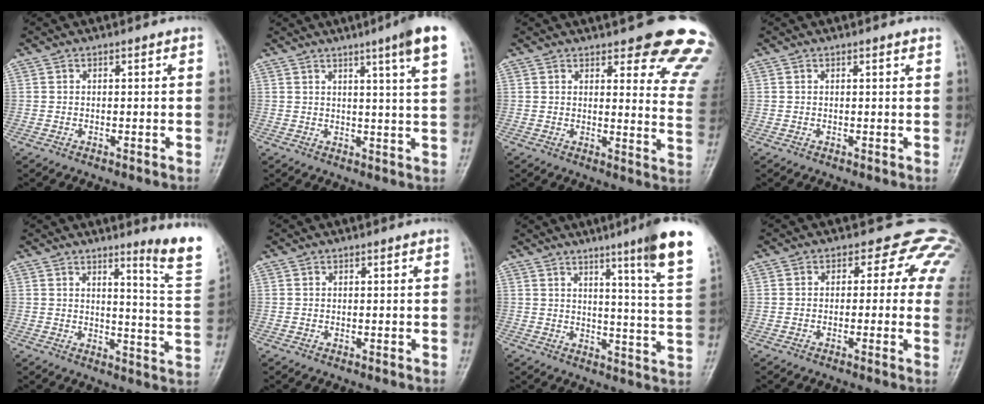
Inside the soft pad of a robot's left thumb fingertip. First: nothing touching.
{"total": 8.9, "force": [5.3, -0.3, 7.2], "torque": [-0.096, -0.022, 0.064]}
{"total": 16.9, "force": [13.7, 4.5, 8.8], "torque": [-0.056, -0.091, 0.137]}
{"total": 1.0, "force": [0.9, 0.0, 0.4], "torque": [-0.009, -0.004, 0.009]}
{"total": 10.8, "force": [7.7, -0.2, 7.6], "torque": [-0.087, -0.077, 0.091]}
{"total": 0.0}
{"total": 14.6, "force": [8.6, 0.1, 11.8], "torque": [-0.149, -0.053, 0.108]}
{"total": 9.2, "force": [3.3, 6.6, 5.5], "torque": [-0.015, 0.003, 0.012]}